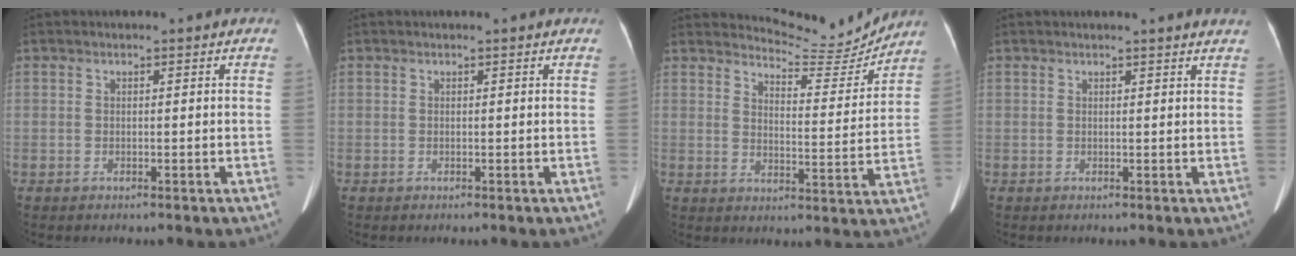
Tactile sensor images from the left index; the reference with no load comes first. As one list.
[{"total": 1.6, "force": [1.4, 0.0, 0.6], "torque": [-0.004, 0.001, 0.013]}, {"total": 9.7, "force": [9.7, 0.6, 0.2], "torque": [-0.006, -0.043, 0.128]}, {"total": 5.6, "force": [5.3, -0.5, 1.9], "torque": [-0.018, -0.012, 0.038]}]